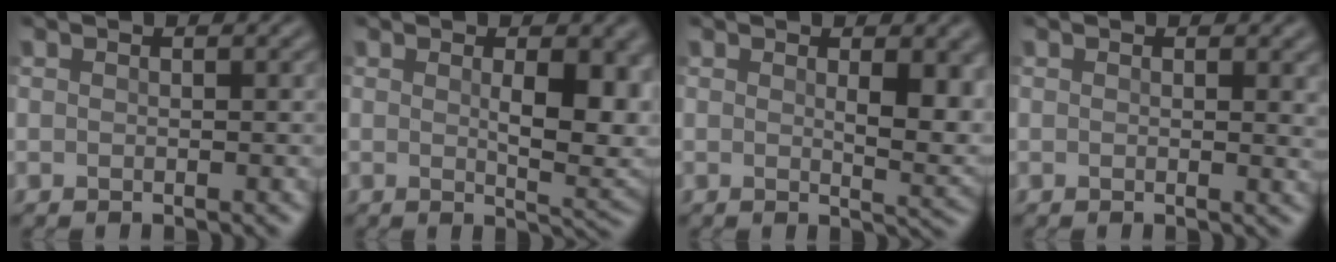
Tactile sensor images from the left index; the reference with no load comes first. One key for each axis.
{"total": 6.8, "fx": 0.7, "fy": 2.4, "fz": 6.3, "tx": -0.084, "ty": -0.010, "tz": 0.022}
{"total": 4.7, "fx": 1.1, "fy": 1.5, "fz": 4.3, "tx": -0.054, "ty": -0.008, "tz": 0.026}
{"total": 1.5, "fx": 0.7, "fy": 0.5, "fz": 1.2, "tx": -0.006, "ty": 0.001, "tz": 0.011}